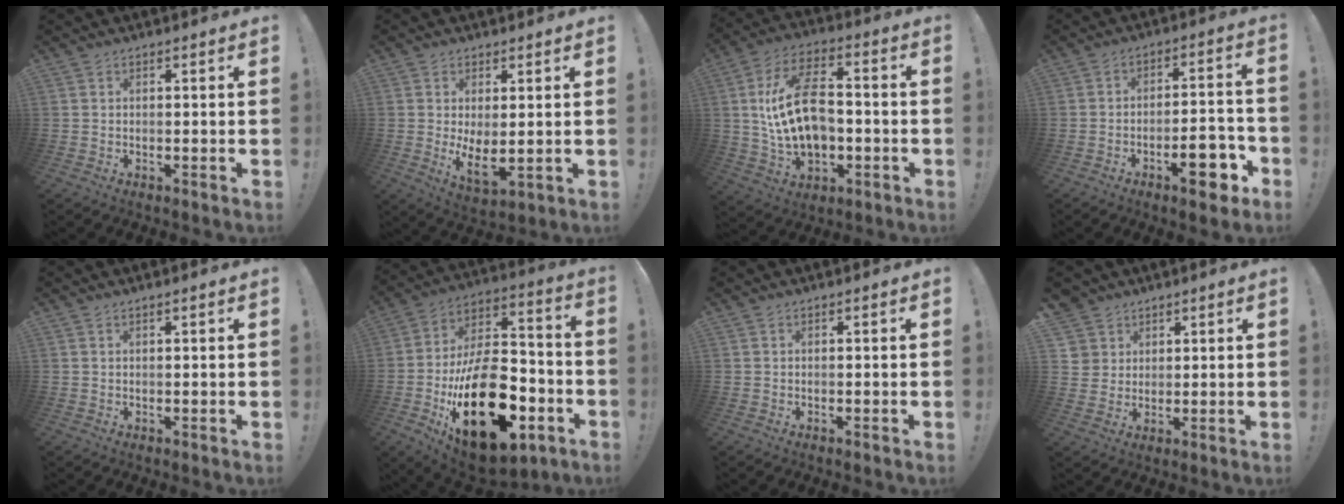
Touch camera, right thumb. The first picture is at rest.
{"total": 6.9, "force": [1.3, 3.0, 6.1], "torque": [-0.083, -0.032, 0.028]}
{"total": 18.9, "force": [0.1, 12.0, 14.6], "torque": [-0.254, 0.008, 0.004]}
{"total": 11.8, "force": [-6.2, 4.3, 9.0], "torque": [-0.096, 0.035, -0.098]}
{"total": 0.8, "force": [0.5, -0.2, 0.5], "torque": [-0.006, -0.001, 0.008]}
{"total": 30.7, "force": [-10.5, 17.0, 23.3], "torque": [-0.411, 0.063, -0.156]}
{"total": 0.0}
{"total": 5.5, "force": [3.0, 4.7, 0.4], "torque": [-0.009, -0.024, 0.059]}